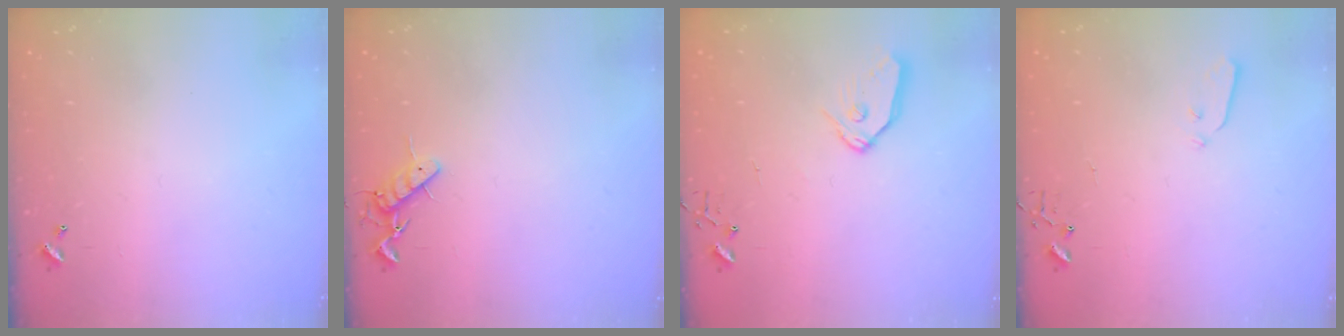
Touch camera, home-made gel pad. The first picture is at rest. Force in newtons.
{"total": 8.0, "press": 7.9, "slide": 1.4}
{"total": 8.9, "press": 8.8, "slide": 0.6}
{"total": 3.7, "press": 3.7, "slide": 0.1}